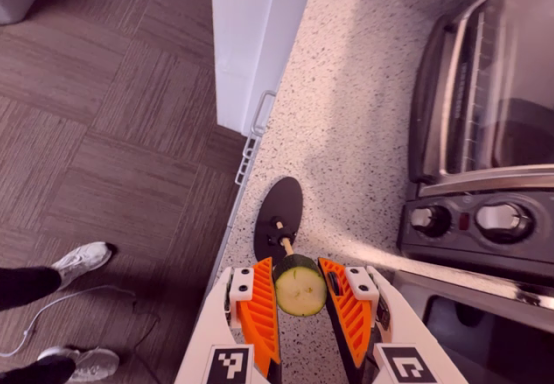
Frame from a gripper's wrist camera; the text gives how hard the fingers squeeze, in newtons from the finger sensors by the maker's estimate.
{"total": 9.7, "left": 9.8, "right": 9.7}